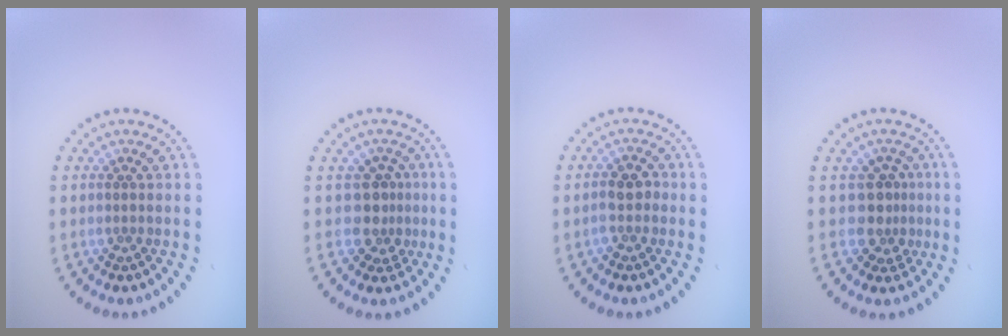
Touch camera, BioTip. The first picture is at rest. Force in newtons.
{"total": 2.6, "press": 1.9, "slide": 1.8}
{"total": 2.0, "press": 1.8, "slide": 0.7}
{"total": 2.6, "press": 1.9, "slide": 1.8}